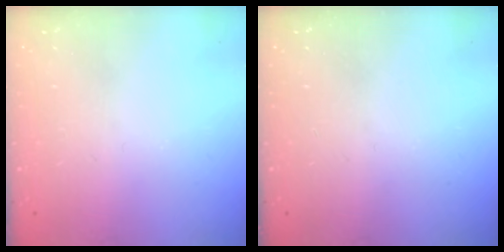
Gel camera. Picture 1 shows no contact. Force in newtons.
{"total": 0.0}